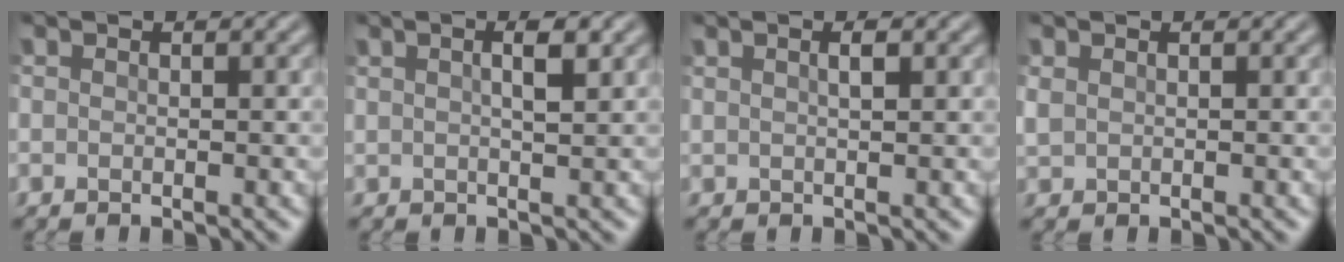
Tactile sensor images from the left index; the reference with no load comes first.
{"total": 2.3, "force": [0.9, 0.6, 2.0], "torque": [-0.027, 0.005, 0.012]}
{"total": 1.1, "force": [0.5, 0.3, 0.9], "torque": [-0.020, 0.003, 0.008]}
{"total": 0.9, "force": [0.5, 0.7, 0.4], "torque": [-0.016, -0.001, 0.012]}